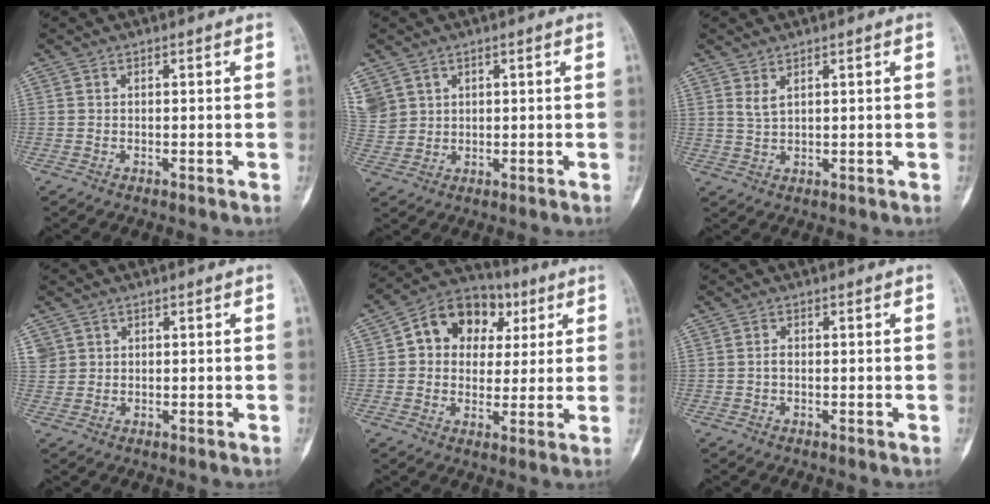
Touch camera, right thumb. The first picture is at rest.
{"total": 9.0, "force": [4.4, 7.3, 3.0], "torque": [-0.080, 0.004, 0.107]}
{"total": 2.3, "force": [1.5, 0.7, 1.6], "torque": [-0.034, -0.011, 0.037]}
{"total": 2.5, "force": [1.1, 2.2, 0.3], "torque": [0.014, 0.000, 0.020]}
{"total": 13.5, "force": [3.7, 10.8, 7.3], "torque": [-0.069, 0.012, 0.051]}
{"total": 1.0, "force": [-0.2, 0.6, 0.7], "torque": [-0.012, 0.002, -0.006]}